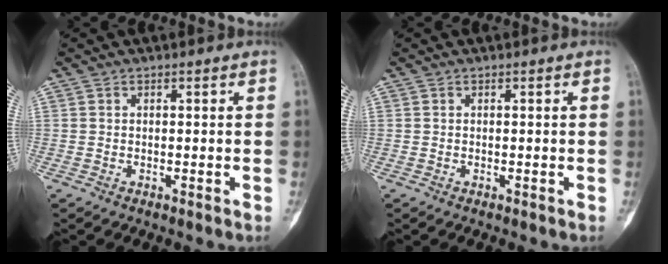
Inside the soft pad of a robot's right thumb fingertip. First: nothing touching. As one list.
[{"total": 0.0}]